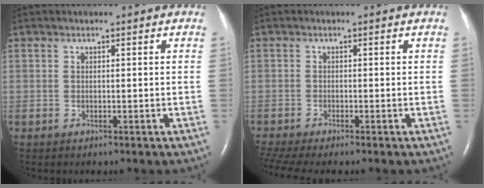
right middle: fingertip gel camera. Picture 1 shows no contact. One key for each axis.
{"total": 6.0, "fx": -5.0, "fy": 0.4, "fz": 3.3, "tx": -0.061, "ty": -0.007, "tz": -0.086}